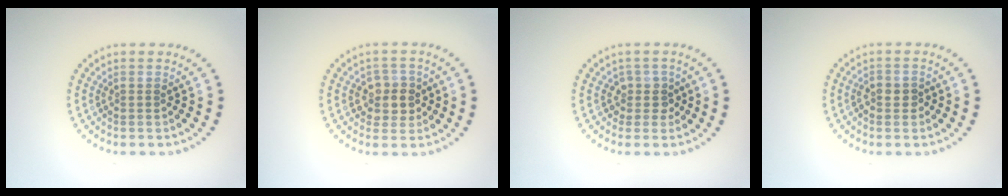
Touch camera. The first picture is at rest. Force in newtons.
{"total": 2.7, "press": 2.5, "slide": 1.0}
{"total": 1.7, "press": 1.4, "slide": 1.0}
{"total": 1.8, "press": 1.8, "slide": 0.5}